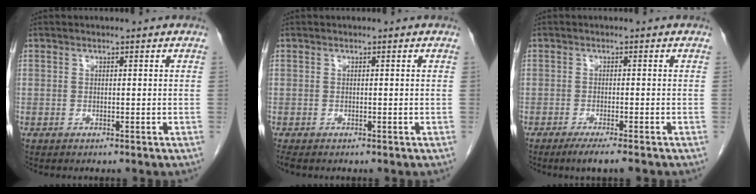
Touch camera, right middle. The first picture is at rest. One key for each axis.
{"total": 1.2, "fx": -1.0, "fy": 0.4, "fz": 0.5, "tx": -0.011, "ty": -0.005, "tz": -0.015}
{"total": 4.4, "fx": -3.3, "fy": 0.0, "fz": 2.9, "tx": -0.039, "ty": -0.009, "tz": -0.050}